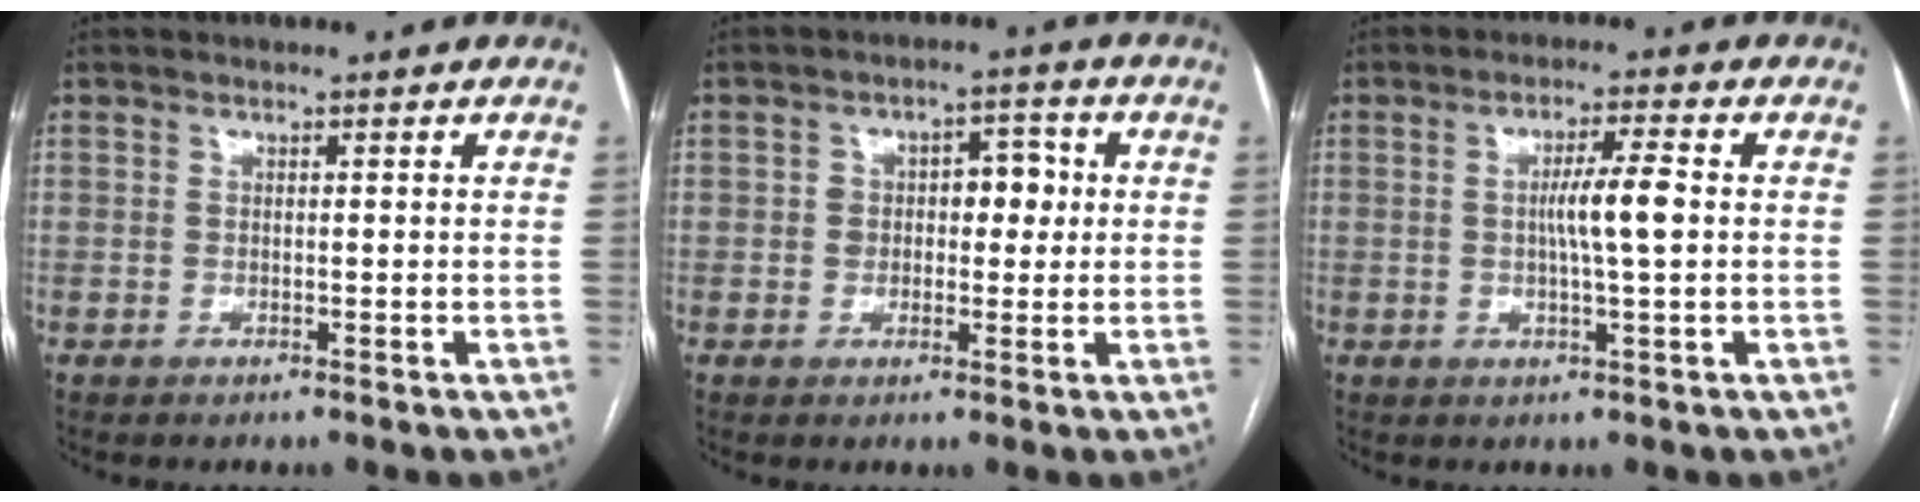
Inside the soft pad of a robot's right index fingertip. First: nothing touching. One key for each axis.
{"total": 5.7, "fx": 0.6, "fy": 3.3, "fz": 4.6, "tx": -0.064, "ty": 0.024, "tz": 0.013}
{"total": 5.7, "fx": 0.2, "fy": 0.1, "fz": 5.7, "tx": -0.102, "ty": 0.002, "tz": 0.002}